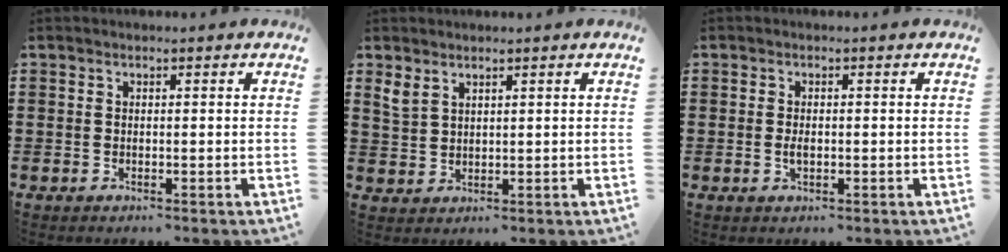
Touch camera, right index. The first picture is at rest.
{"total": 2.7, "force": [2.1, 1.3, 1.0], "torque": [-0.024, 0.004, 0.040]}
{"total": 1.7, "force": [-0.3, 0.7, 1.5], "torque": [-0.028, -0.001, -0.005]}